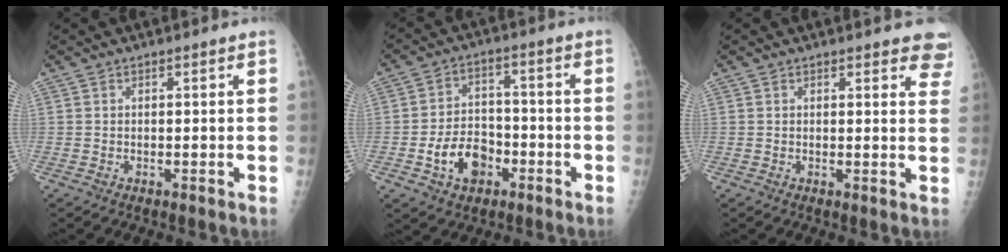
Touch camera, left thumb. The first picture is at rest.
{"total": 9.3, "force": [-3.8, 6.6, 5.4], "torque": [-0.069, 0.028, -0.062]}
{"total": 5.9, "force": [4.9, 2.0, 2.6], "torque": [0.007, -0.019, 0.038]}